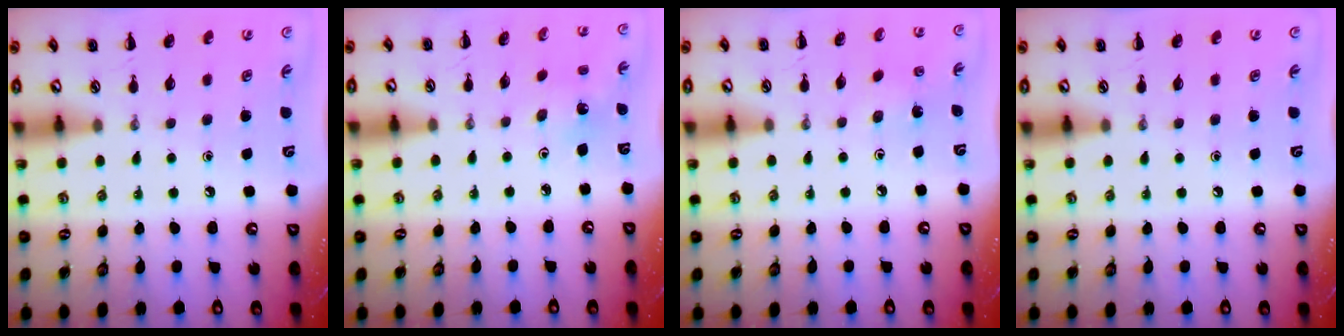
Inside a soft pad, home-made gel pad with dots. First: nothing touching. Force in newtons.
{"total": 2.3, "press": 2.2, "slide": 0.8}
{"total": 1.4, "press": 1.3, "slide": 0.5}
{"total": 0.0}